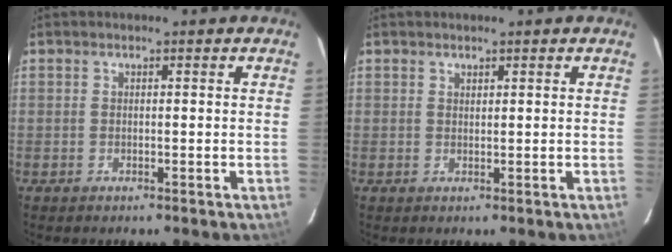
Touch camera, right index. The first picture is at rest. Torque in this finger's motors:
{"motor_torque": [-0.03, 0.42, 0.03, 0.00]}